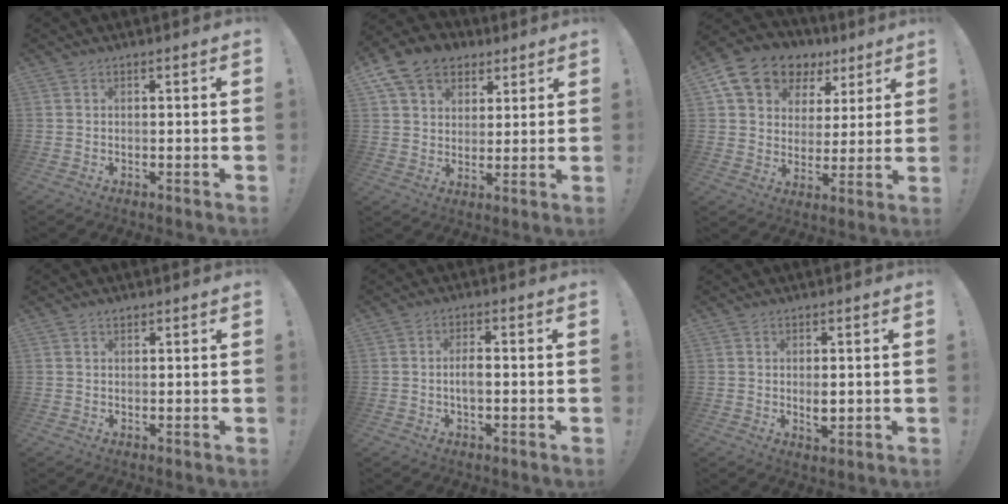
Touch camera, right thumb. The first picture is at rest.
{"total": 13.5, "force": [7.3, 10.0, 5.3], "torque": [-0.083, -0.033, 0.143]}
{"total": 14.5, "force": [8.7, 10.0, 5.9], "torque": [-0.098, -0.050, 0.167]}
{"total": 1.0, "force": [0.8, 0.5, 0.3], "torque": [-0.004, -0.002, 0.016]}
{"total": 3.6, "force": [-0.8, 1.3, 3.3], "torque": [-0.068, 0.007, -0.018]}
{"total": 3.2, "force": [0.3, 1.7, 2.7], "torque": [-0.030, -0.005, 0.004]}